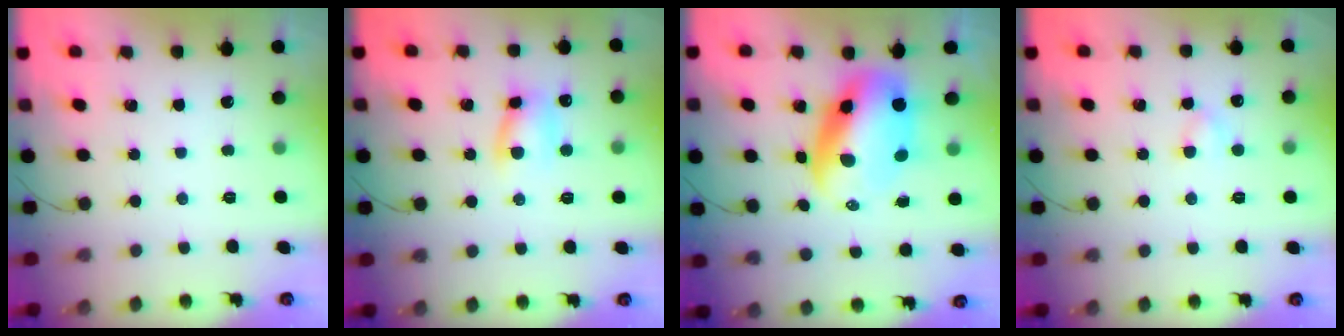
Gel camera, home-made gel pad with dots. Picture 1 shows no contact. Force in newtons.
{"total": 7.7, "press": 7.7, "slide": 0.4}
{"total": 11.8, "press": 11.4, "slide": 3.1}
{"total": 3.1, "press": 2.8, "slide": 1.2}